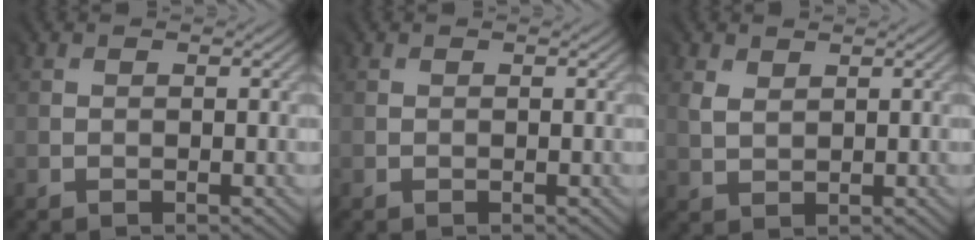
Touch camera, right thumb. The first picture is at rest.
{"total": 0.0}
{"total": 2.3, "force": [1.9, 1.0, -0.6], "torque": [0.007, 0.002, 0.040]}